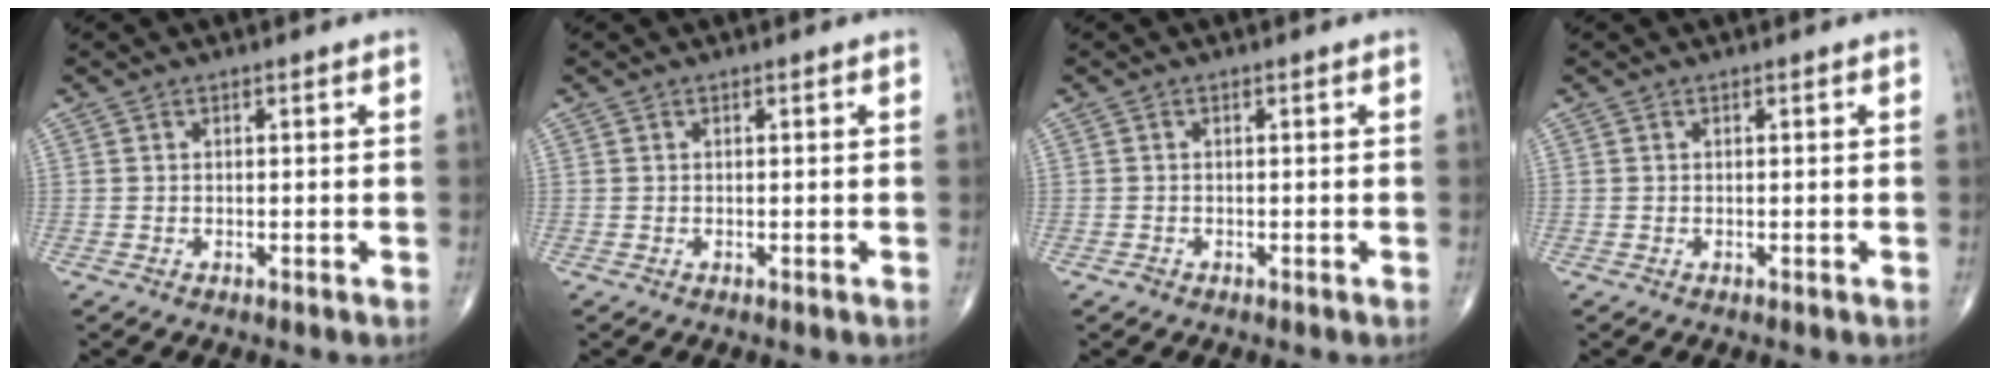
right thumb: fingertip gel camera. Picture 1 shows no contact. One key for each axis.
{"total": 0.0}
{"total": 0.7, "fx": -0.4, "fy": 0.5, "fz": 0.1, "tx": -0.001, "ty": 0.001, "tz": -0.011}
{"total": 0.0}